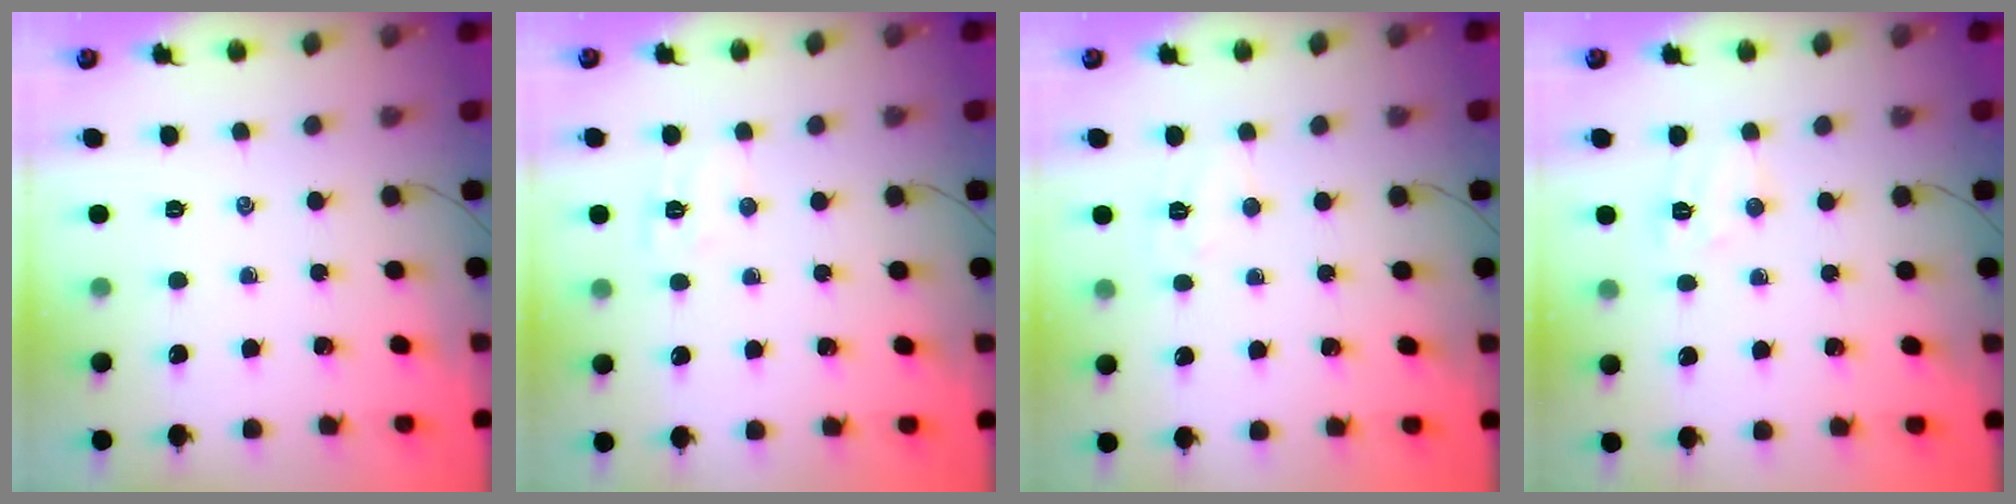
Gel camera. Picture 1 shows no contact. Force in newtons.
{"total": 5.1, "press": 5.0, "slide": 1.0}
{"total": 4.5, "press": 4.4, "slide": 0.8}
{"total": 6.0, "press": 5.9, "slide": 1.0}